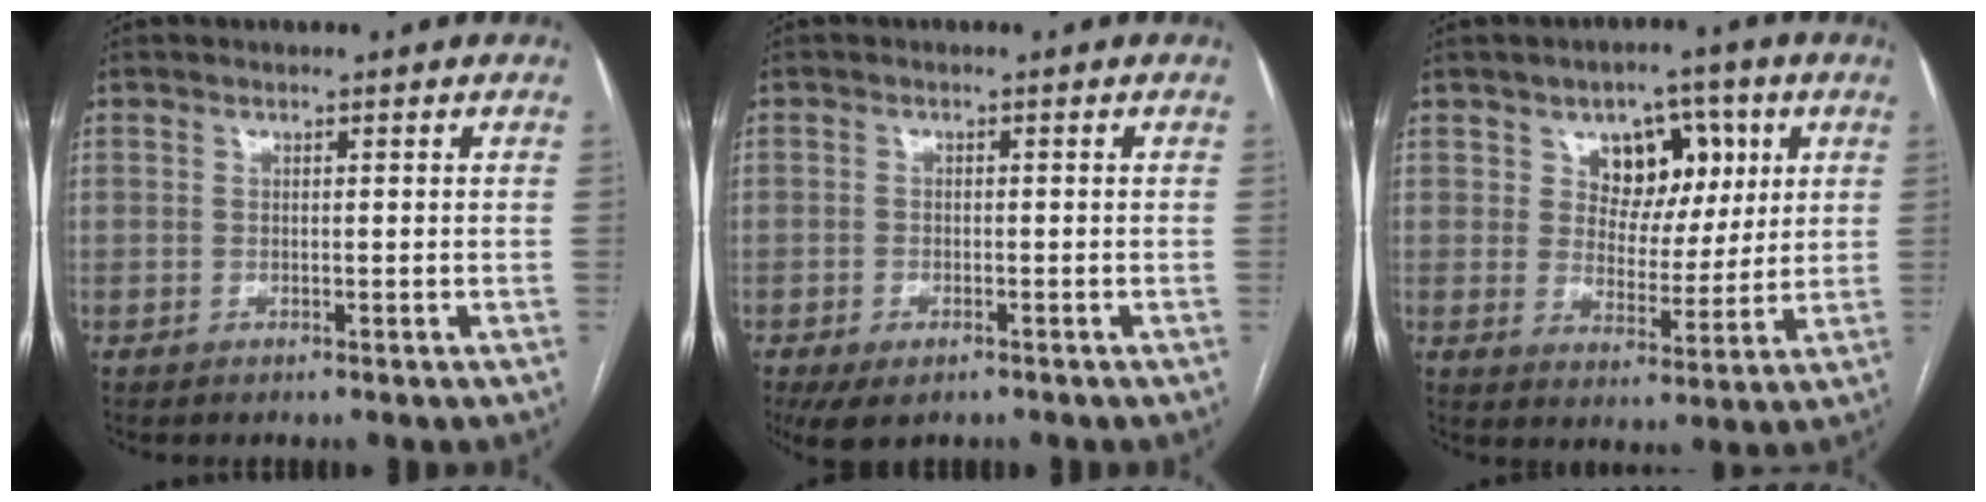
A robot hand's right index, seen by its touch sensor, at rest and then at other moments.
{"total": 4.6, "force": [-3.0, 2.3, 2.7], "torque": [-0.048, -0.008, -0.043]}
{"total": 8.8, "force": [3.6, 6.2, 5.1], "torque": [-0.058, 0.020, 0.060]}